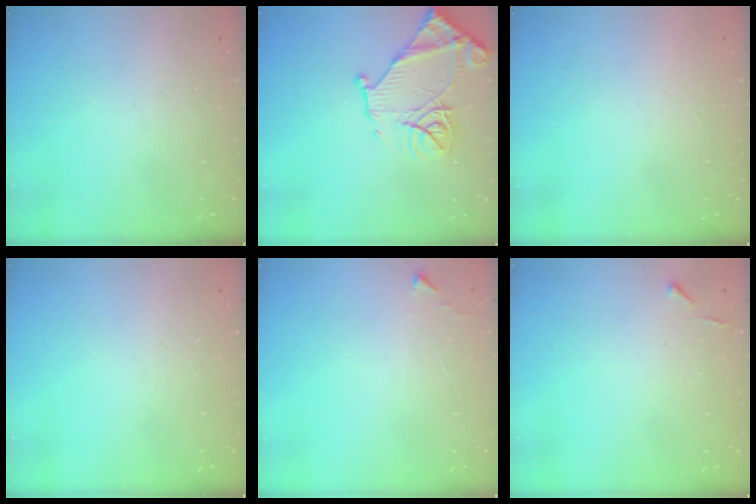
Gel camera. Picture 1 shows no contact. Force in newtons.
{"total": 15.2, "press": 15.2, "slide": 1.5}
{"total": 1.7, "press": 1.7, "slide": 0.1}
{"total": 0.0}
{"total": 2.7, "press": 2.6, "slide": 0.4}
{"total": 4.3, "press": 4.3, "slide": 0.6}